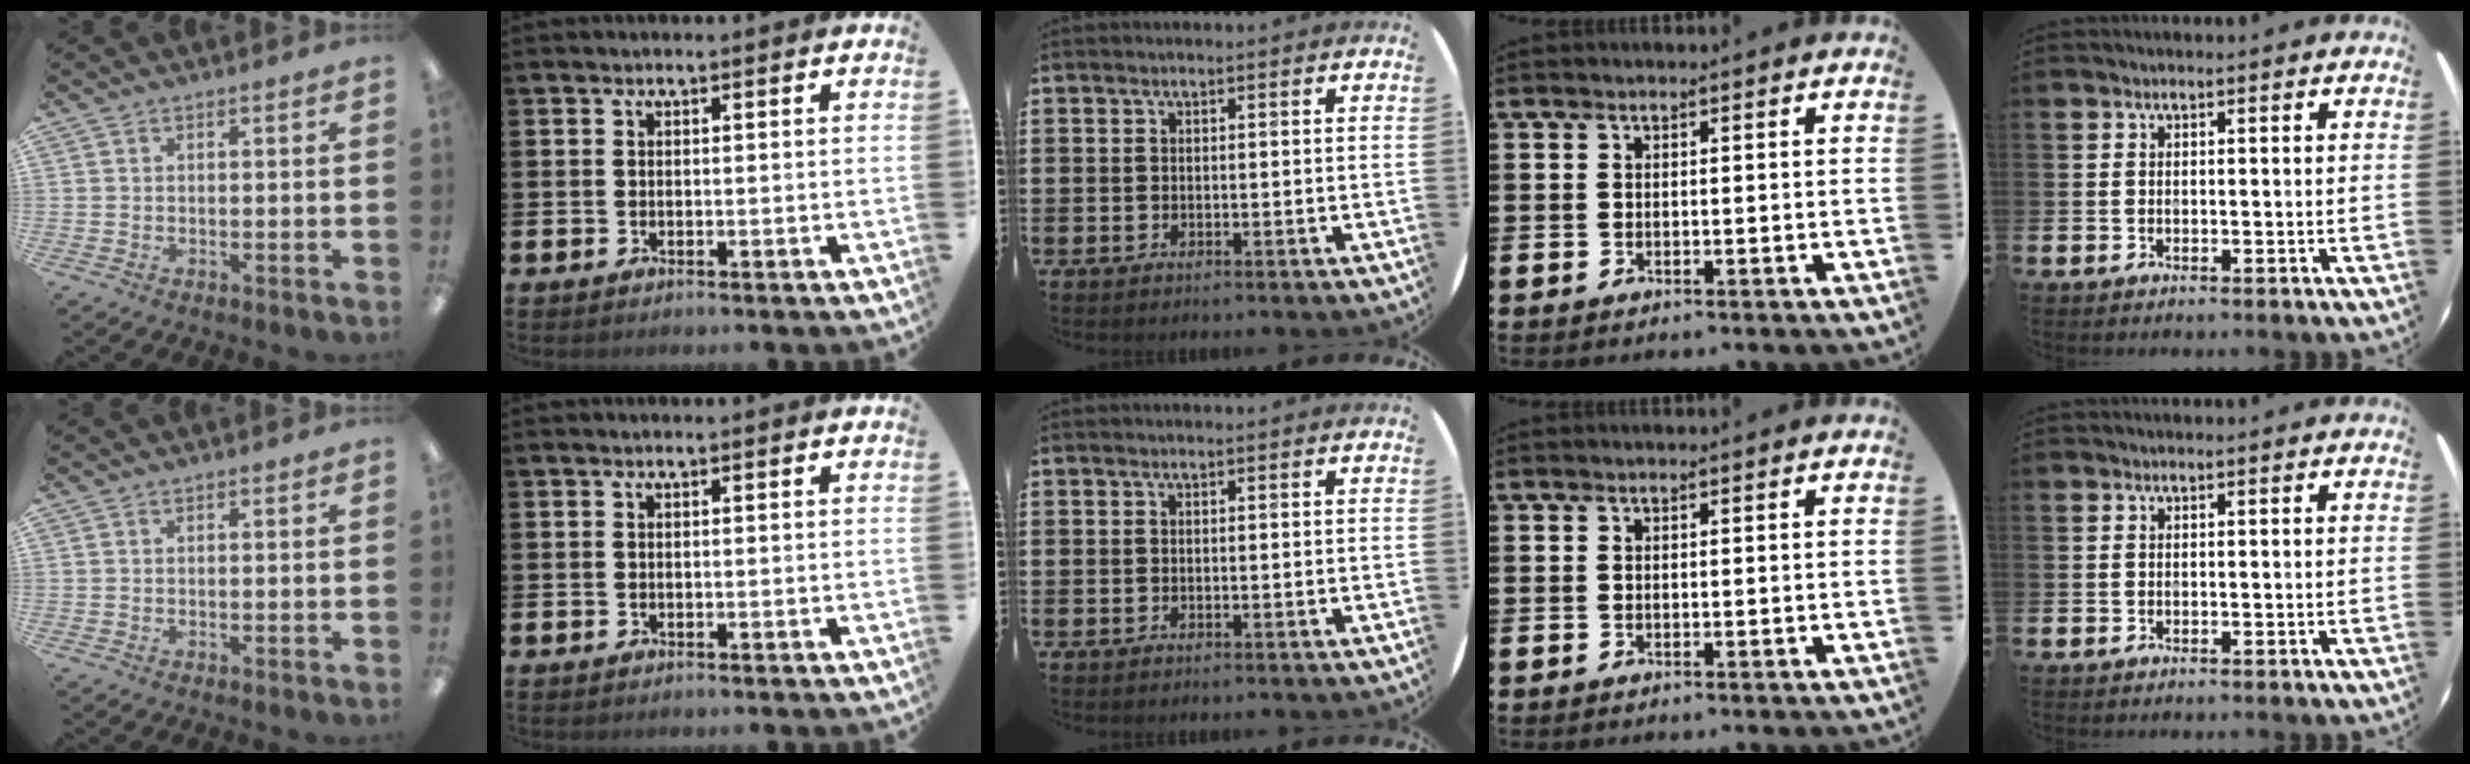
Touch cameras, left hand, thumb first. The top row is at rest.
{}